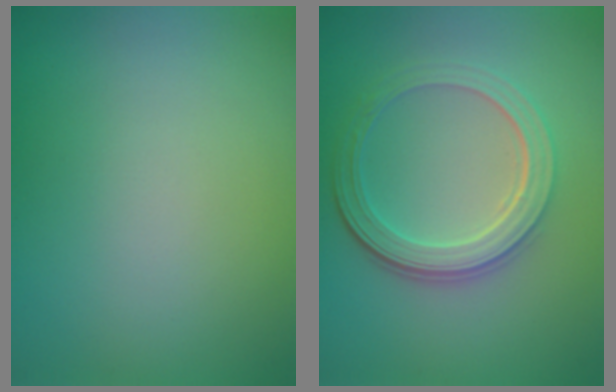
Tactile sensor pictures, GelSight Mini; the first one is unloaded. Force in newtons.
{"total": 4.7, "press": 3.6, "slide": 2.9}